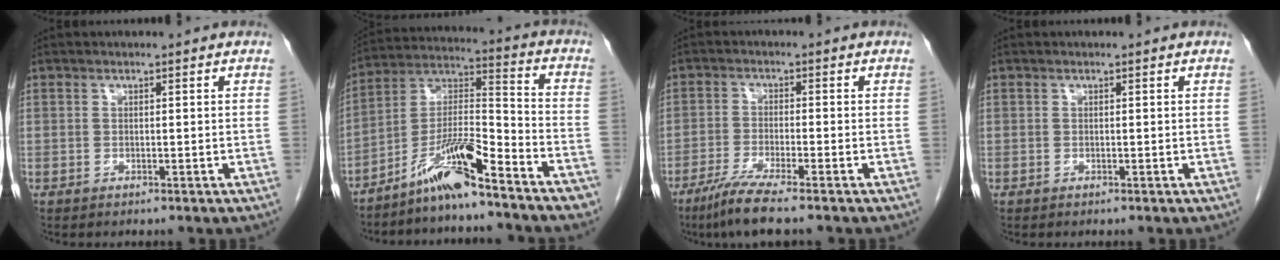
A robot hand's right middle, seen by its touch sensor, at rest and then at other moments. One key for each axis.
{"total": 12.2, "fx": -9.1, "fy": 1.5, "fz": 8.0, "tx": -0.148, "ty": 0.018, "tz": -0.161}
{"total": 6.3, "fx": -4.7, "fy": -0.5, "fz": 4.2, "tx": -0.084, "ty": -0.022, "tz": -0.090}
{"total": 0.0}